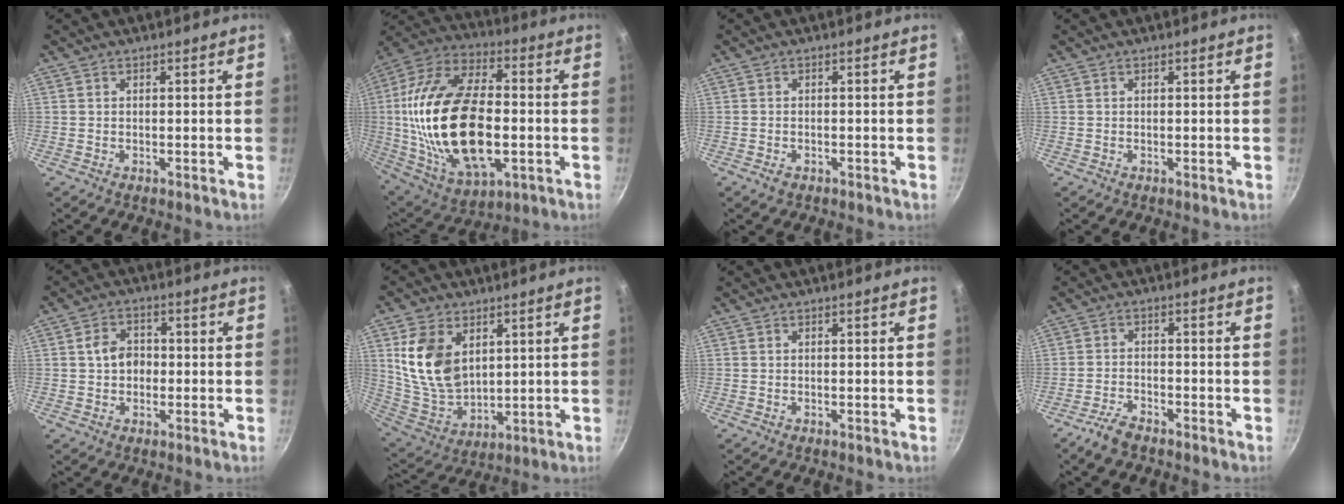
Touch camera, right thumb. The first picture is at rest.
{"total": 29.2, "force": [-1.9, 15.9, 24.4], "torque": [-0.470, 0.016, -0.030]}
{"total": 1.5, "force": [-0.9, 1.0, 0.8], "torque": [-0.016, 0.002, -0.014]}
{"total": 0.0}
{"total": 5.4, "force": [-0.1, 4.3, 3.3], "torque": [-0.036, 0.013, -0.008]}
{"total": 14.6, "force": [4.5, 9.9, 9.8], "torque": [-0.164, -0.032, 0.102]}
{"total": 0.0}
{"total": 4.3, "force": [-3.4, 1.5, 2.1], "torque": [-0.047, 0.024, -0.069]}